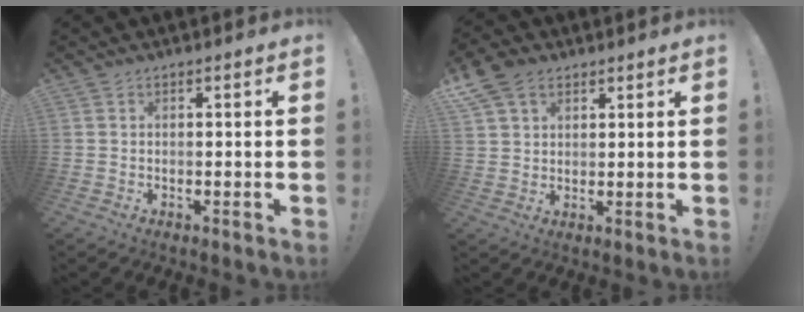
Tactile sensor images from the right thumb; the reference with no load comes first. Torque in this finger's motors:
{"motor_torque": [-0.49, 1.12, 0.22, -0.11, 0.02]}